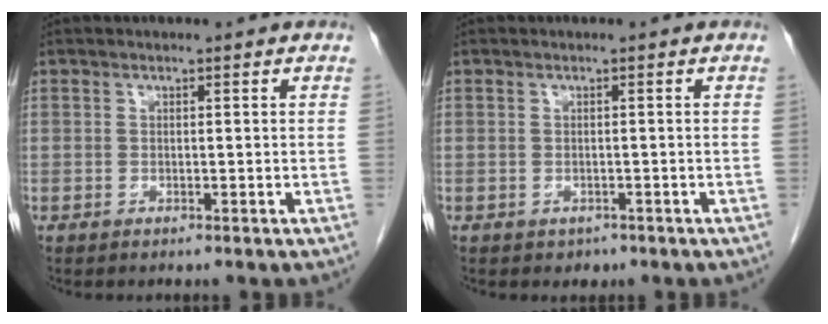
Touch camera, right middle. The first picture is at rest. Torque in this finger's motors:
{"motor_torque": [0.27, -0.34, -0.03, -0.01]}